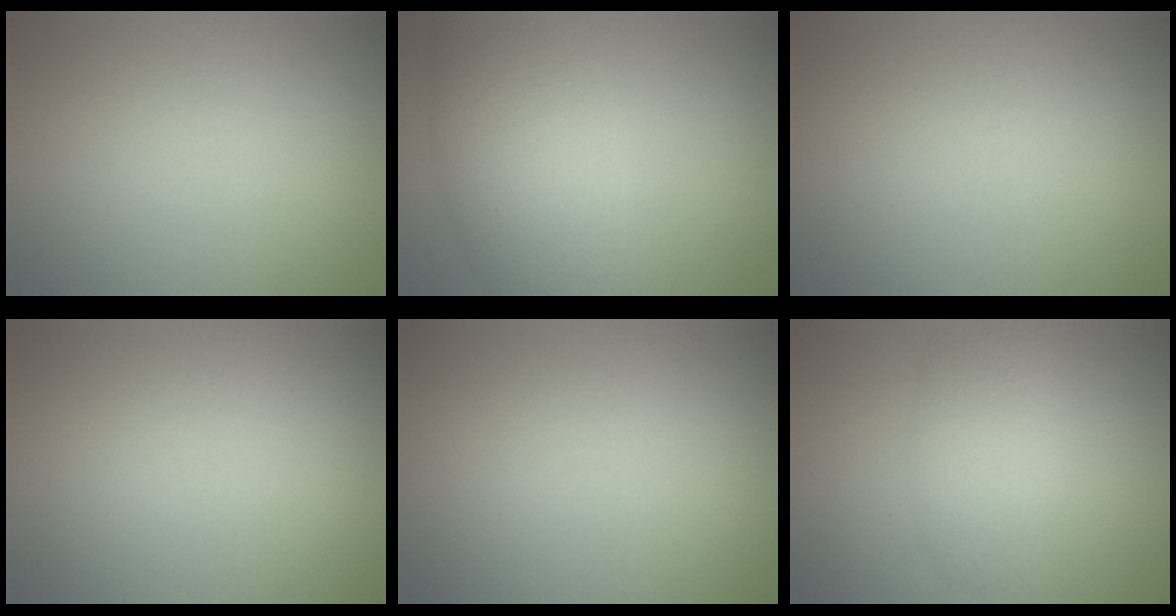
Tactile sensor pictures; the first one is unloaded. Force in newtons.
{"total": 7.6, "press": 7.6, "slide": 0.3}
{"total": 0.0}
{"total": 0.0}
{"total": 0.0}
{"total": 3.4, "press": 3.4, "slide": 0.1}